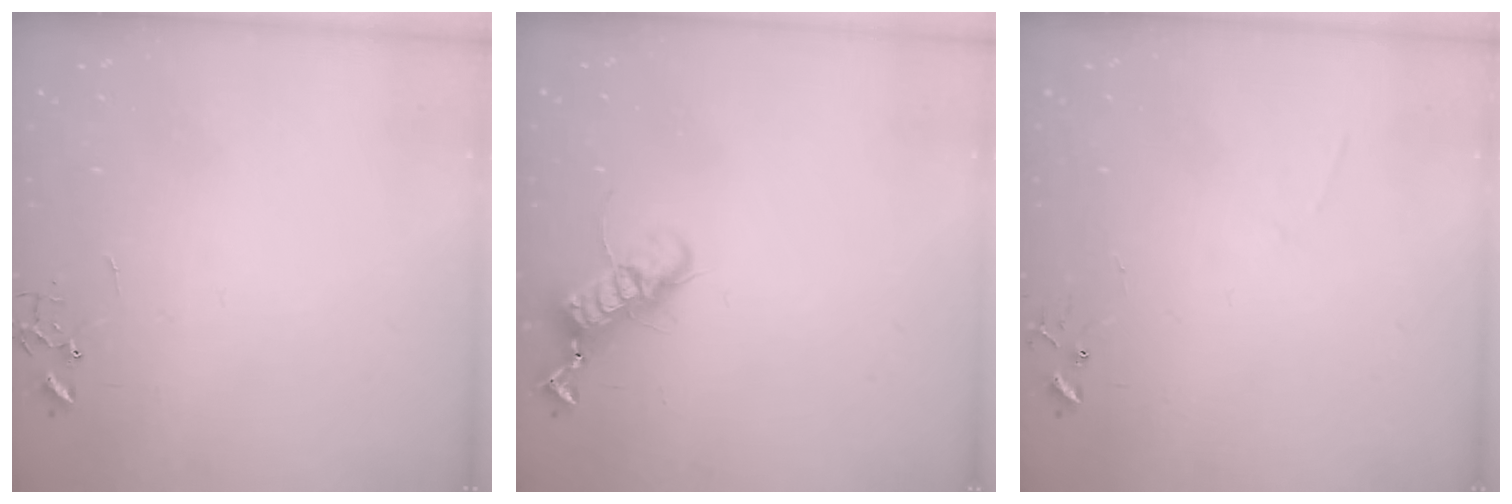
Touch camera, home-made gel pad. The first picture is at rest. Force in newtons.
{"total": 12.7, "press": 12.6, "slide": 1.6}
{"total": 4.4, "press": 4.4, "slide": 0.4}